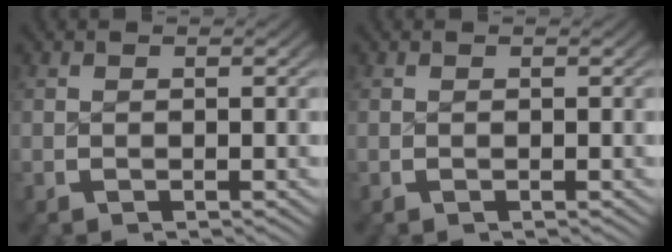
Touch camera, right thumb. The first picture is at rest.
{"total": 0.0}